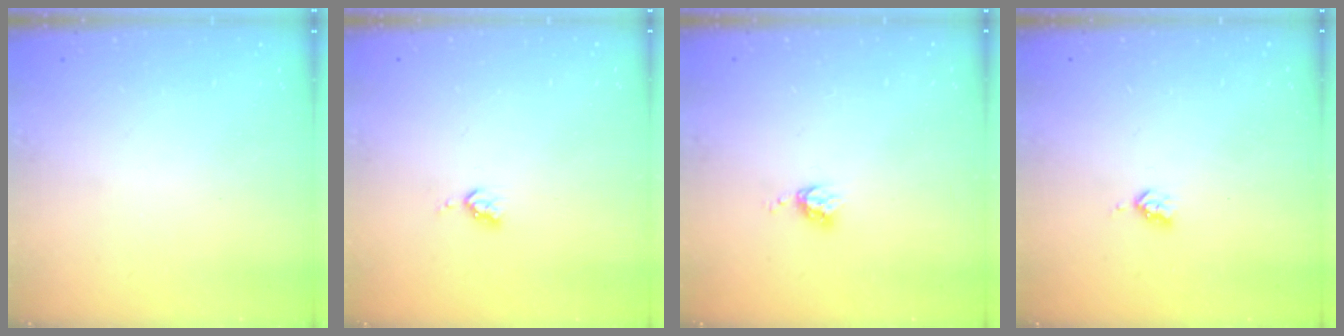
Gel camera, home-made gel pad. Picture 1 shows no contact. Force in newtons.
{"total": 3.2, "press": 3.2, "slide": 0.4}
{"total": 4.2, "press": 4.1, "slide": 0.4}
{"total": 2.9, "press": 2.9, "slide": 0.5}